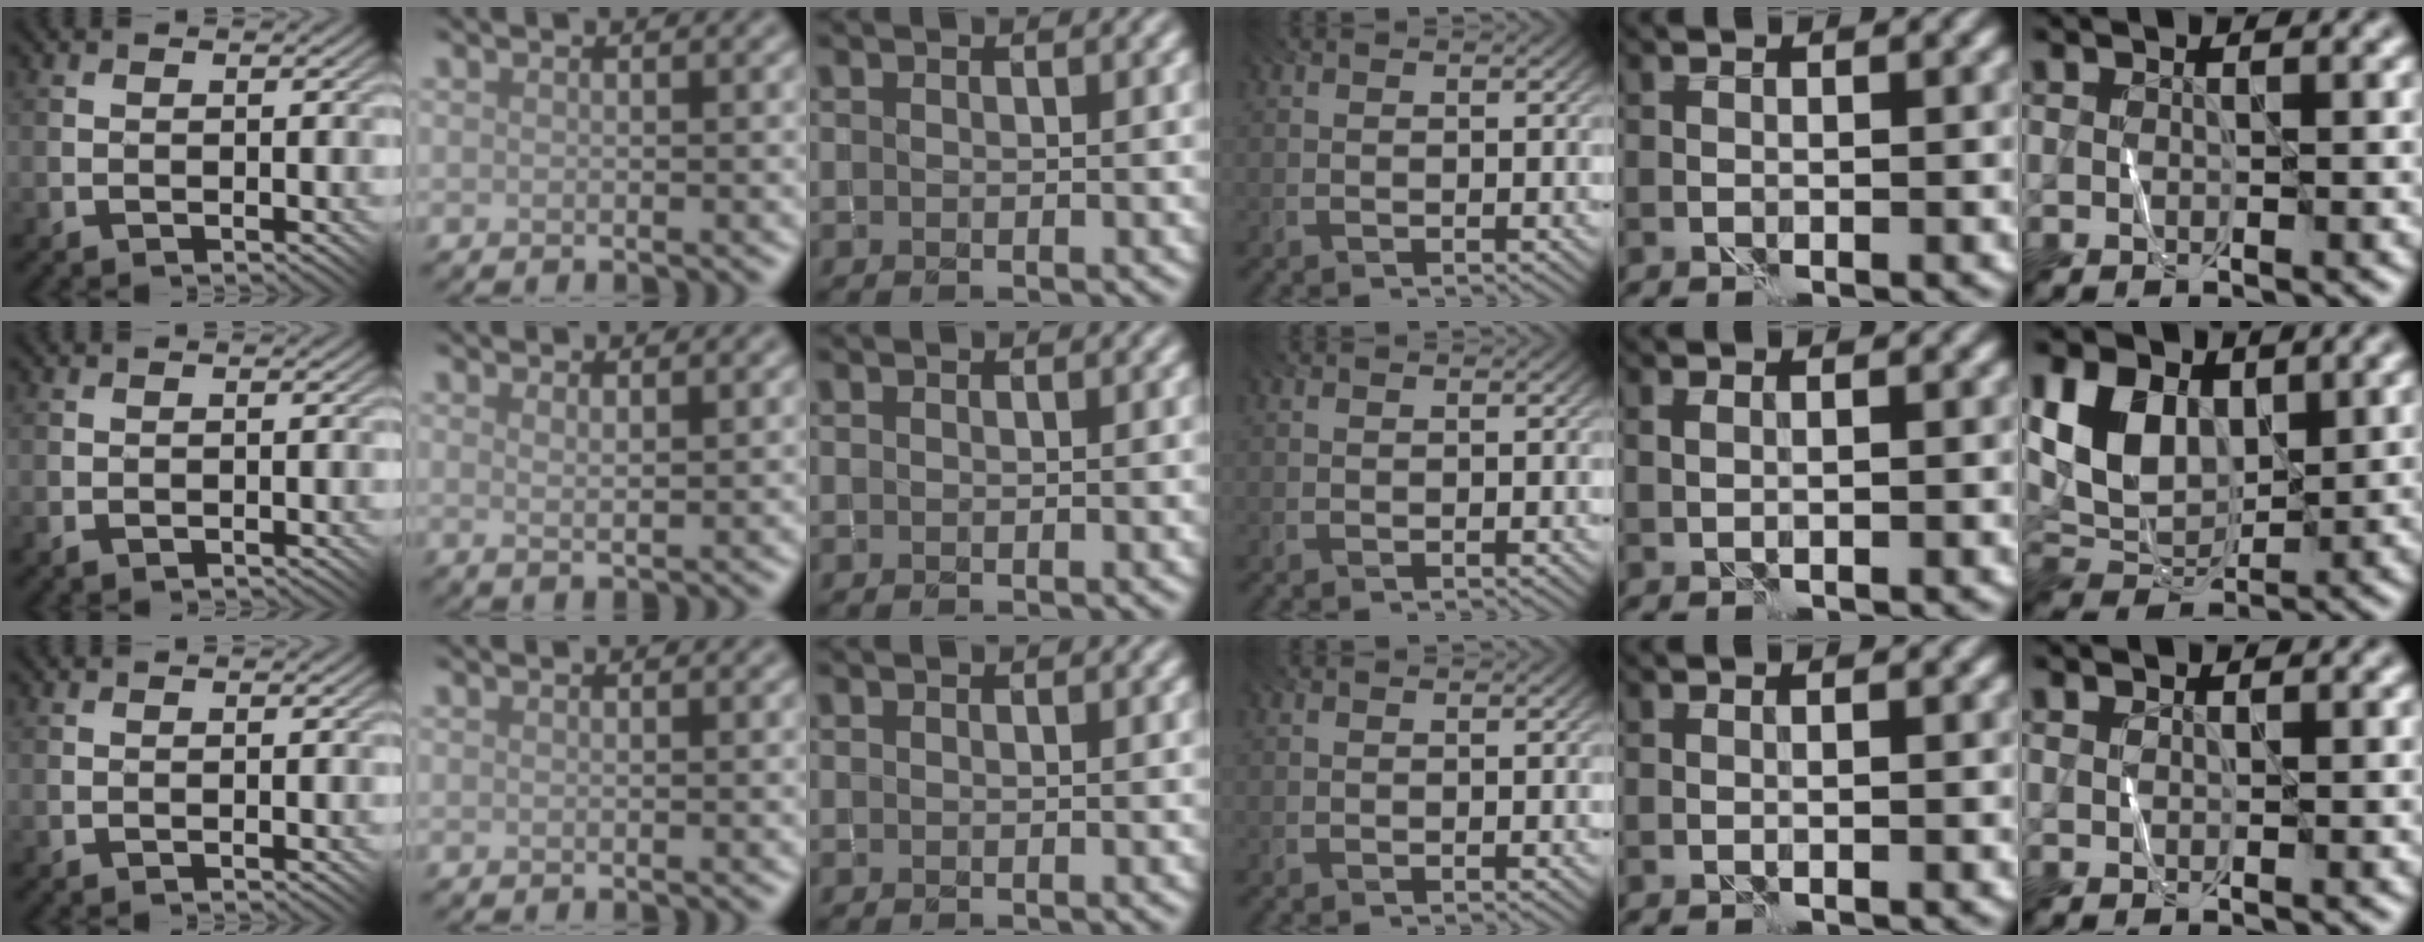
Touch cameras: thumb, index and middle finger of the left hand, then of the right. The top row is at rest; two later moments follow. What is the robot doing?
{"motion": "fold", "object": "shorts"}